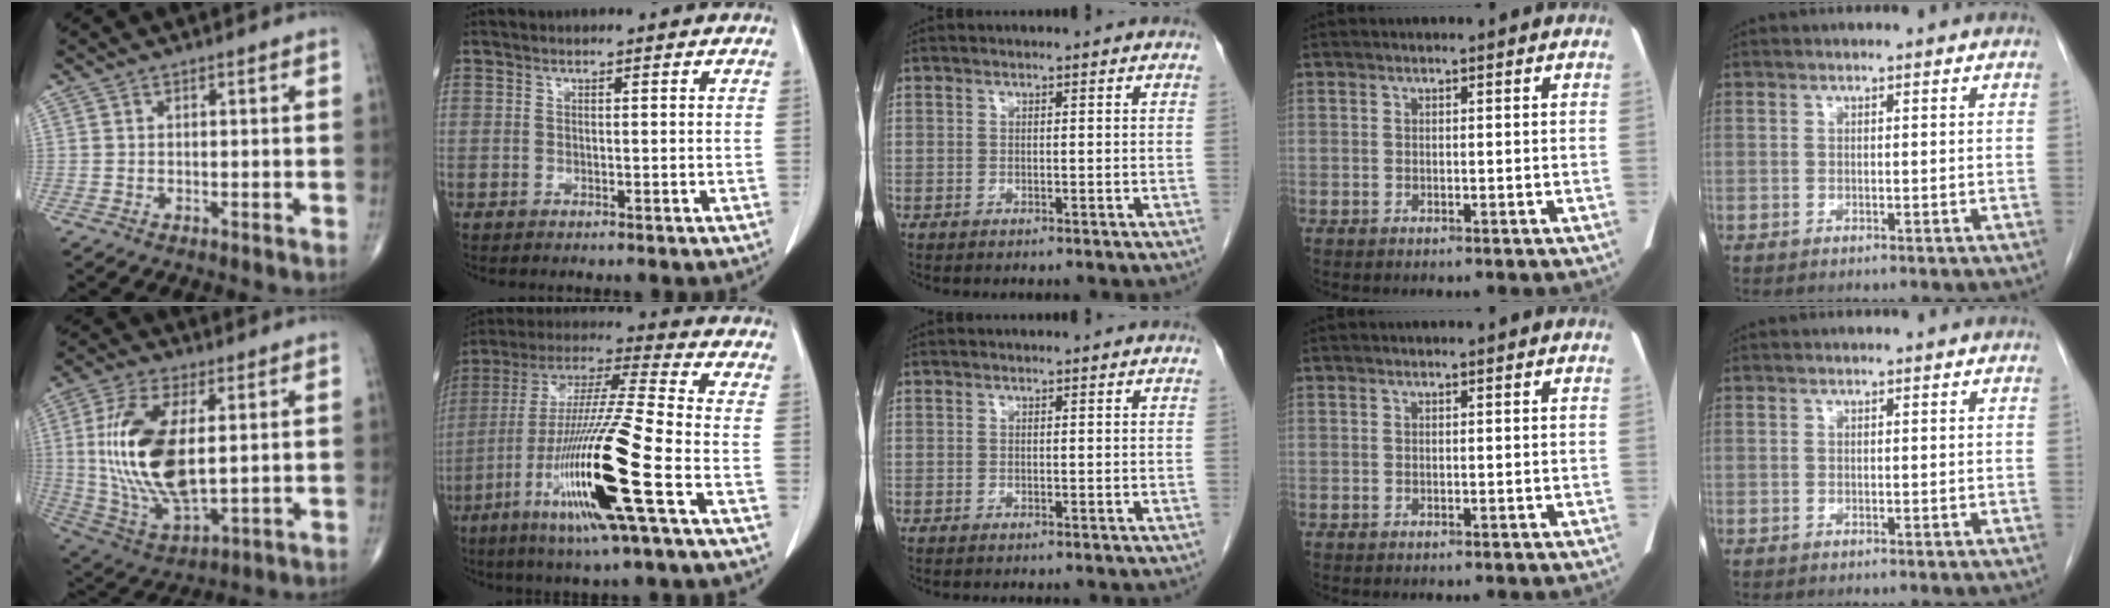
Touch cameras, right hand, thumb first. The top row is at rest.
{"thumb": {"total": 19.4, "force": [2.4, 9.0, 17.0], "torque": [-0.346, -0.018, 0.055]}, "index": {"total": 19.6, "force": [-7.6, -0.4, 18.1], "torque": [-0.381, -0.034, -0.148]}}